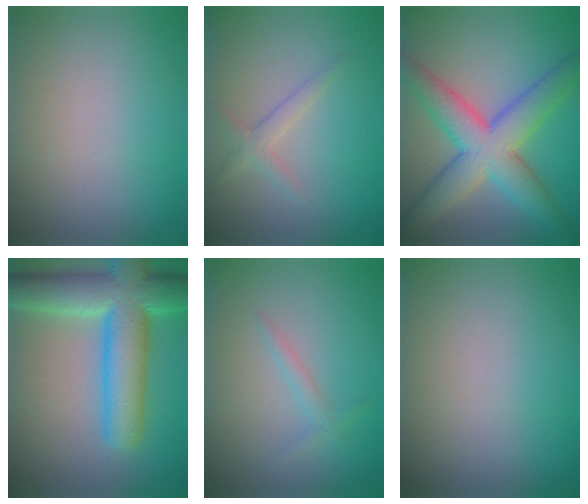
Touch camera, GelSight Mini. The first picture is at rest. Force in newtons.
{"total": 1.6, "press": 1.6, "slide": 0.1}
{"total": 8.4, "press": 8.4, "slide": 0.5}
{"total": 10.4, "press": 10.4, "slide": 0.4}
{"total": 1.1, "press": 1.1, "slide": 0.1}
{"total": 0.0}